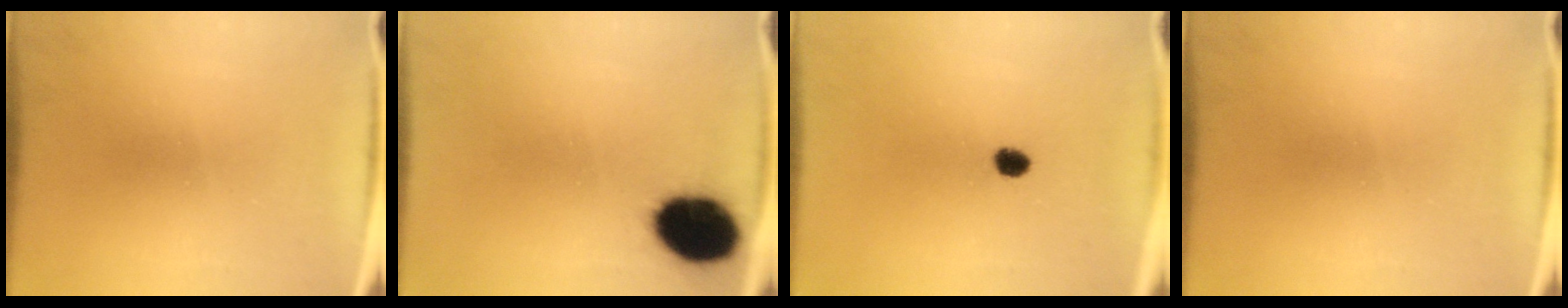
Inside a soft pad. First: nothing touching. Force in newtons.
{"total": 15.2}
{"total": 2.3}
{"total": 0.0}